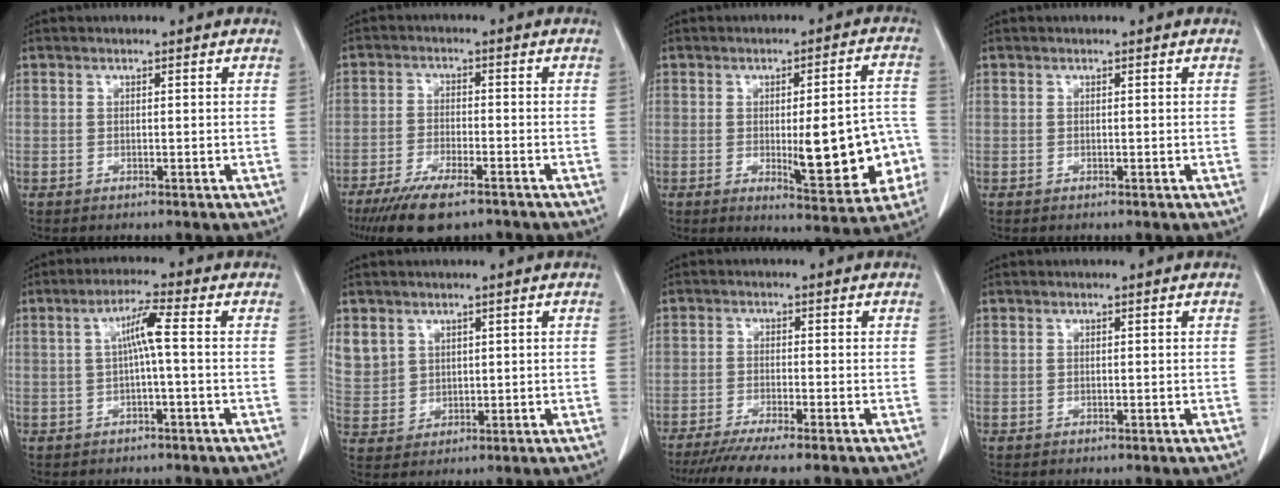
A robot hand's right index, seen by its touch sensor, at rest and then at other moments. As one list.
[{"total": 10.0, "force": [-7.3, 2.7, 6.3], "torque": [-0.103, -0.018, -0.119]}, {"total": 14.2, "force": [-2.8, 3.5, 13.4], "torque": [-0.158, 0.013, -0.026]}, {"total": 0.0}, {"total": 4.4, "force": [0.2, -0.1, 4.4], "torque": [-0.080, 0.015, 0.006]}, {"total": 9.6, "force": [4.3, 8.2, 2.3], "torque": [-0.084, 0.021, 0.111]}, {"total": 9.2, "force": [-7.6, 0.0, 5.1], "torque": [-0.067, -0.021, -0.120]}, {"total": 0.0}]